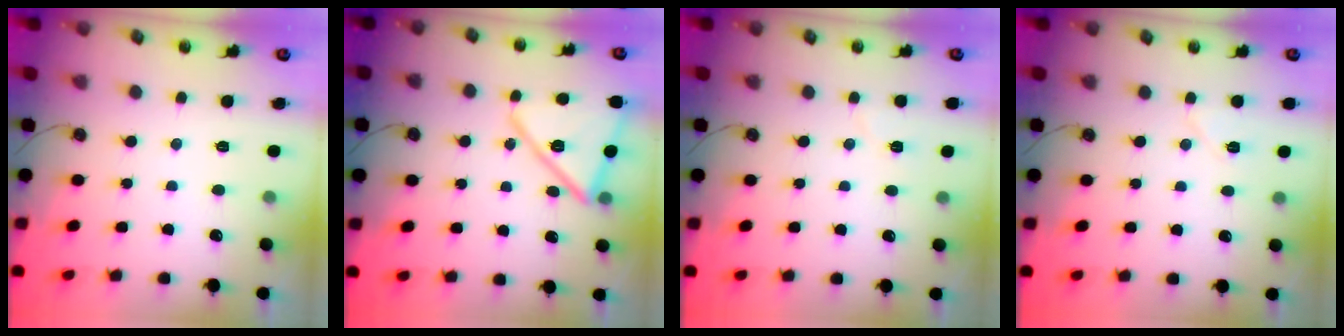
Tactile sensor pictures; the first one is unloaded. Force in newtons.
{"total": 16.1, "press": 16.1, "slide": 0.9}
{"total": 5.0, "press": 4.4, "slide": 2.3}
{"total": 6.0, "press": 5.7, "slide": 1.9}